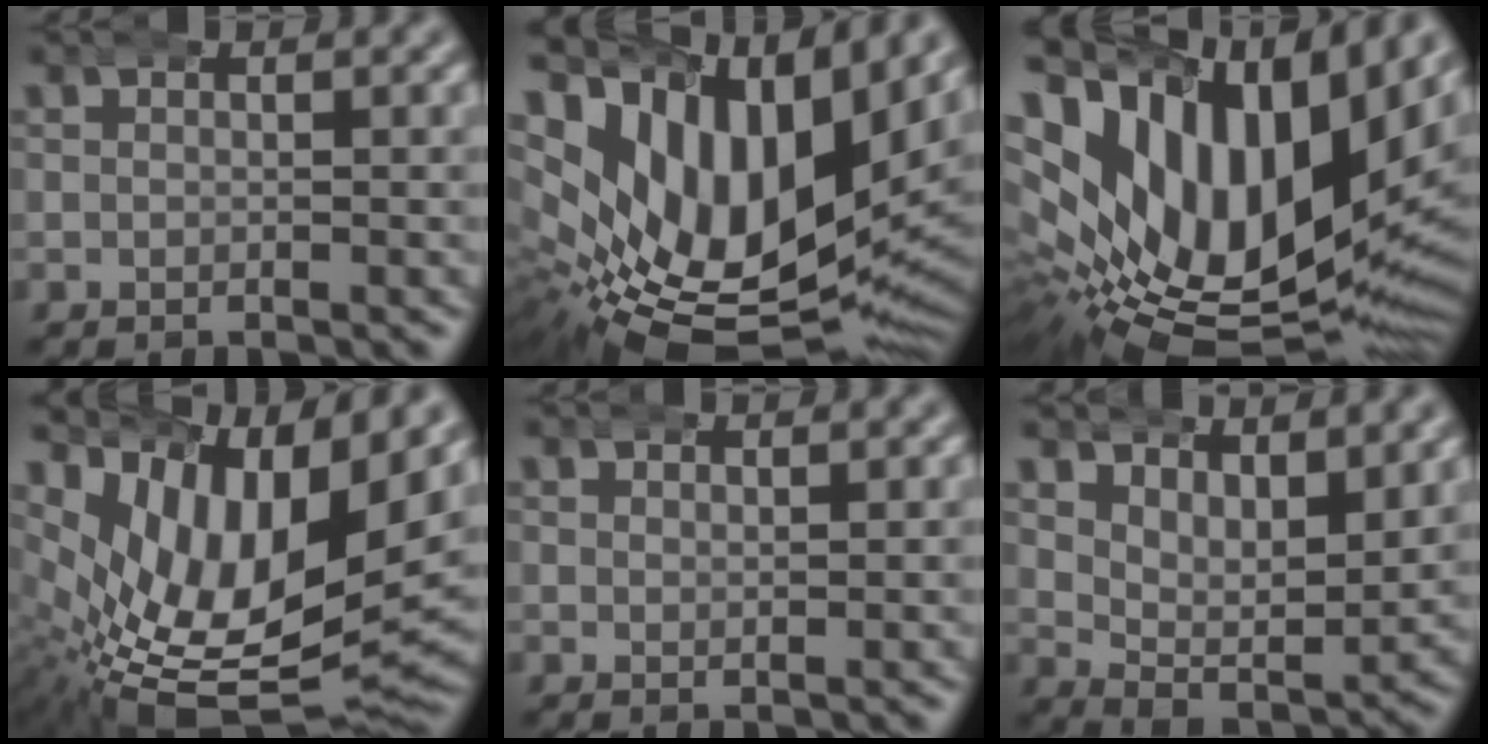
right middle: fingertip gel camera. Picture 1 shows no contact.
{"total": 20.4, "force": [-0.3, 13.6, 15.2], "torque": [-0.295, -0.058, 0.021]}
{"total": 21.2, "force": [1.9, 14.0, 15.8], "torque": [-0.290, -0.028, 0.044]}
{"total": 15.6, "force": [-0.8, 9.7, 12.2], "torque": [-0.244, -0.054, 0.015]}
{"total": 0.7, "force": [0.6, 0.1, 0.3], "torque": [-0.002, -0.001, 0.013]}
{"total": 5.7, "force": [2.7, 2.9, 4.2], "torque": [-0.072, -0.024, 0.048]}